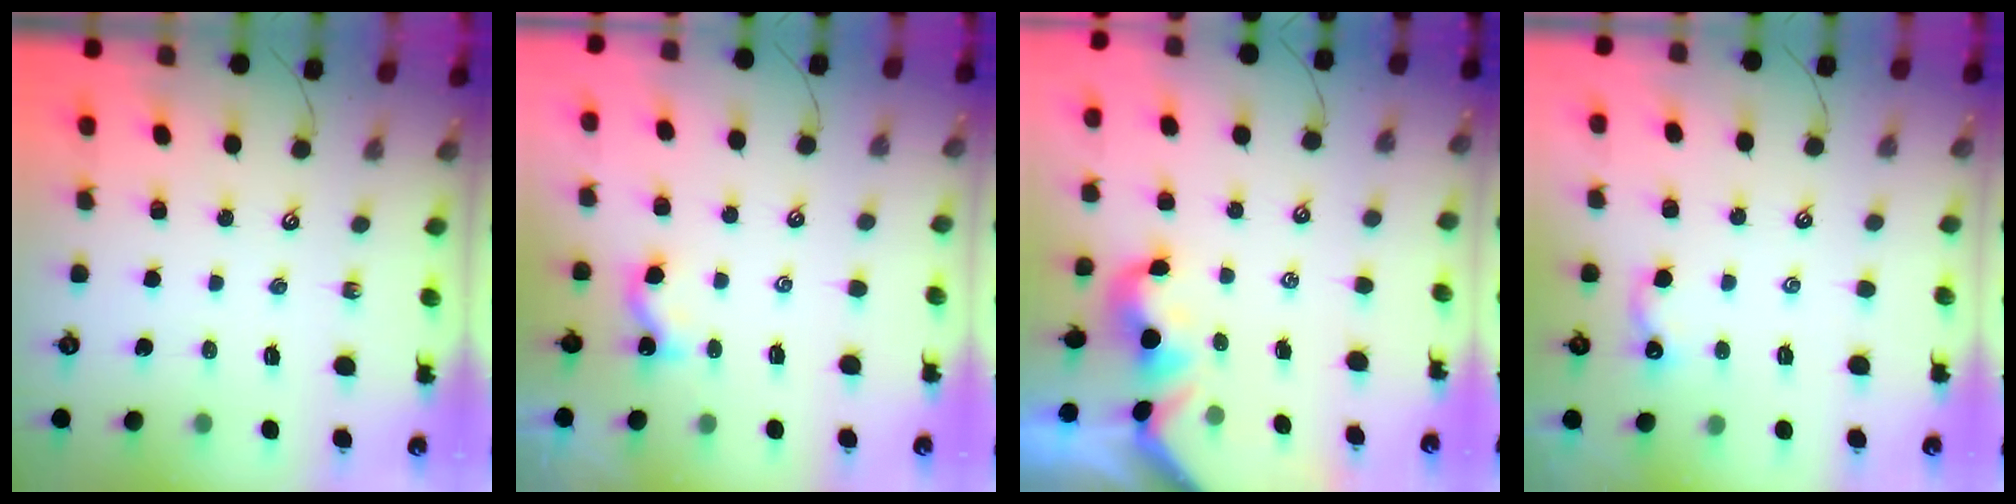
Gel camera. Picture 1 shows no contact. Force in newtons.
{"total": 0.5, "press": 0.3, "slide": 0.4}
{"total": 1.2, "press": 1.1, "slide": 0.2}
{"total": 2.1, "press": 2.1, "slide": 0.4}